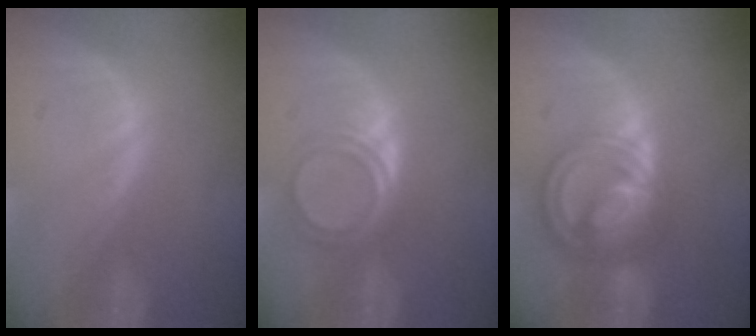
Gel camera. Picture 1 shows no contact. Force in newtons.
{"total": 4.9, "press": 4.2, "slide": 2.5}
{"total": 9.0, "press": 8.9, "slide": 0.6}